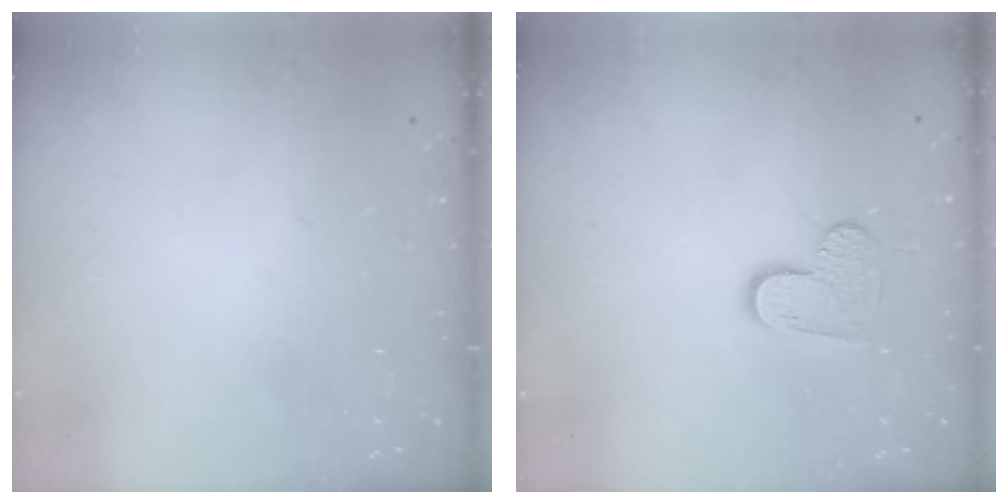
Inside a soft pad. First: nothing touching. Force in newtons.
{"total": 6.3, "press": 6.3, "slide": 0.1}